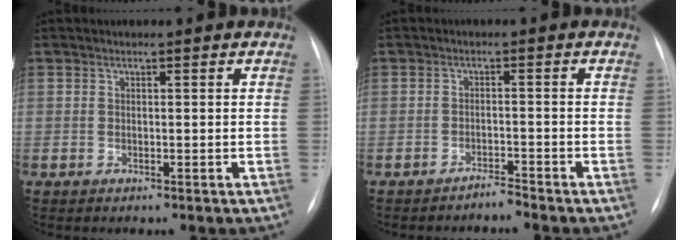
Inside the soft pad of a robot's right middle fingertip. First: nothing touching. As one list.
[{"total": 1.7, "force": [-1.7, -0.2, 0.1], "torque": [0.003, -0.003, -0.027]}]